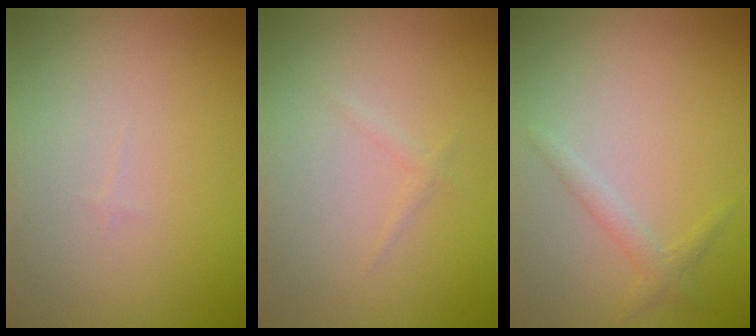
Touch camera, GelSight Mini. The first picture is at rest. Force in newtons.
{"total": 0.6, "press": 0.6, "slide": 0.0}
{"total": 1.3, "press": 1.3, "slide": 0.0}